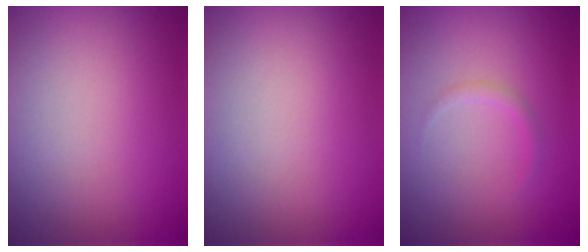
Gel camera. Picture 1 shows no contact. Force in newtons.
{"total": 0.0}
{"total": 0.8, "press": 0.8, "slide": 0.1}